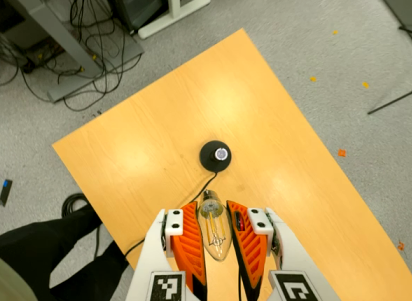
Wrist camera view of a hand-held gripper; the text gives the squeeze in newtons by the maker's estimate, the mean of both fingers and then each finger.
{"total": 21.0, "left": 23.0, "right": 19.0}